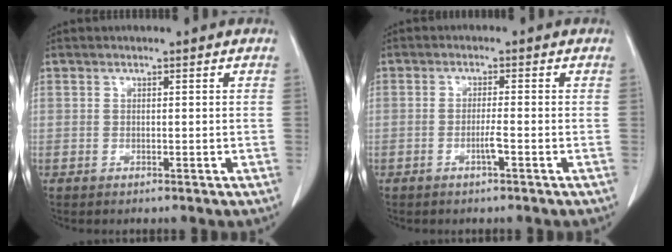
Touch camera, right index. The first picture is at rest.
{"total": 2.0, "force": [-0.9, -0.1, 1.8], "torque": [-0.036, -0.001, -0.017]}